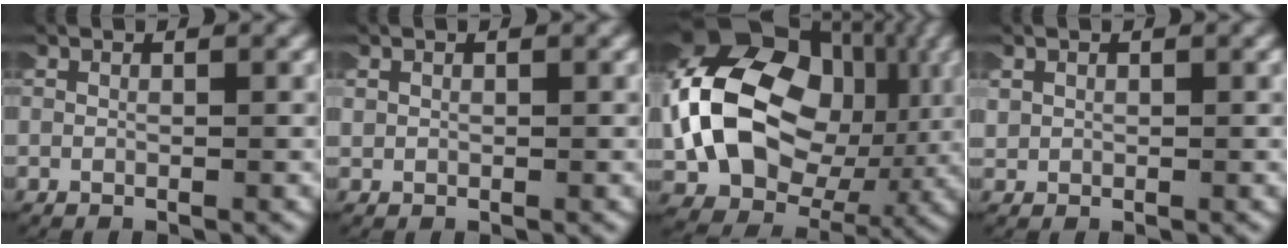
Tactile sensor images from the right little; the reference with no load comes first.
{"total": 1.0, "force": [0.4, 0.9, 0.3], "torque": [-0.009, 0.006, 0.005]}
{"total": 19.9, "force": [2.6, 14.7, 13.2], "torque": [-0.247, -0.002, 0.036]}
{"total": 1.9, "force": [0.5, 1.7, 0.7], "torque": [-0.029, 0.001, 0.009]}